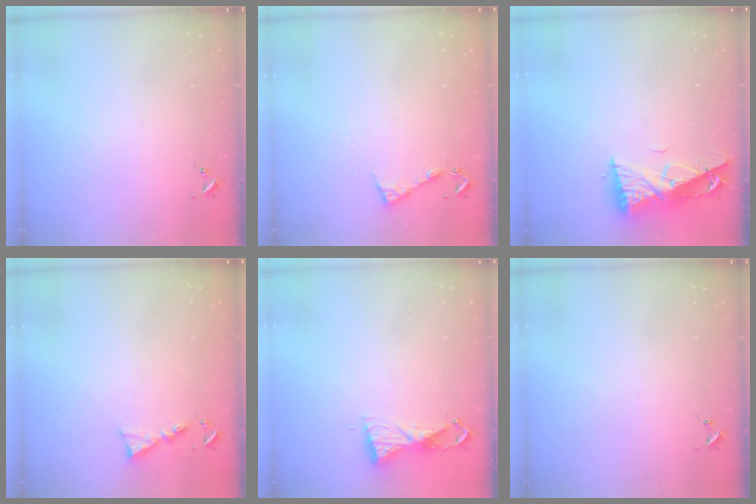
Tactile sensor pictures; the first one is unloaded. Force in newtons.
{"total": 4.9, "press": 4.8, "slide": 0.5}
{"total": 10.1, "press": 10.0, "slide": 1.4}
{"total": 4.9, "press": 4.9, "slide": 0.5}
{"total": 6.2, "press": 6.1, "slide": 0.6}
{"total": 0.0}